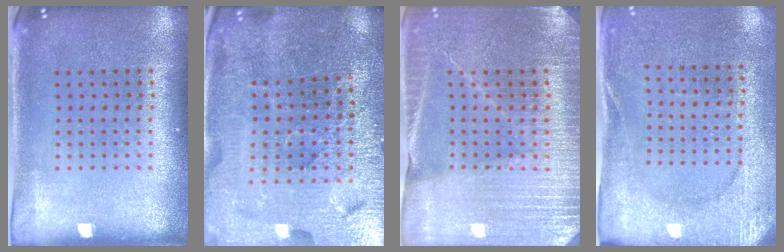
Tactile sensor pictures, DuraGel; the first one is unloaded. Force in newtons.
{"total": 4.8, "press": 4.6, "slide": 1.3}
{"total": 3.6, "press": 3.5, "slide": 0.9}
{"total": 2.6, "press": 2.5, "slide": 0.7}